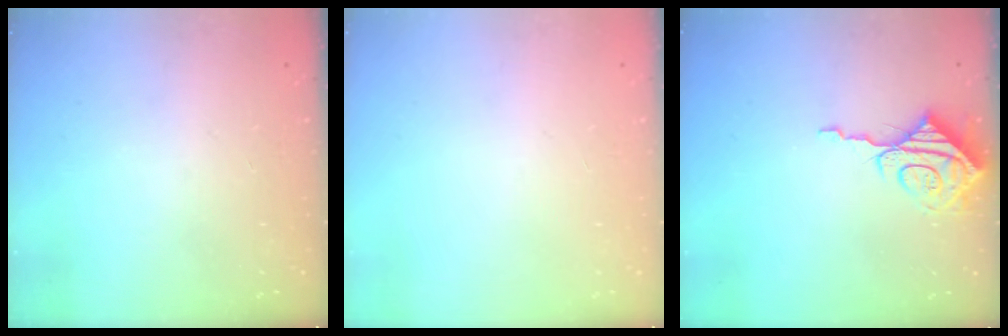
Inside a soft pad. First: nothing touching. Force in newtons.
{"total": 0.0}
{"total": 9.3, "press": 9.3, "slide": 1.0}